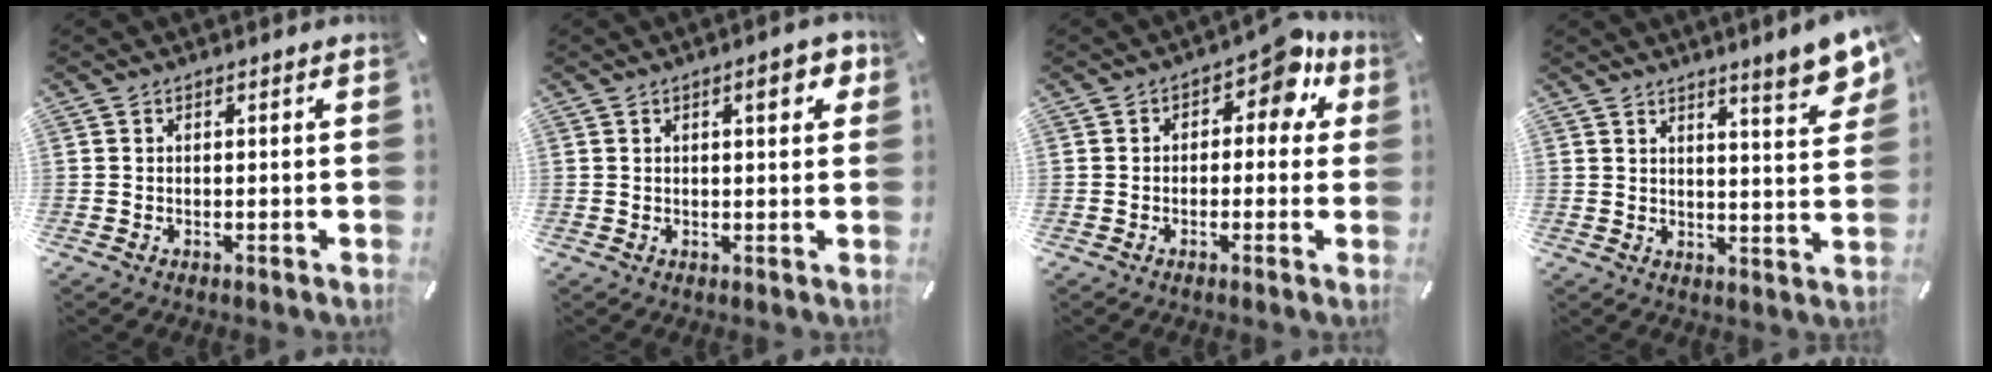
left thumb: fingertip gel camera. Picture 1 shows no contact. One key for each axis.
{"total": 5.6, "fx": 2.3, "fy": 1.9, "fz": 4.8, "tx": -0.057, "ty": -0.008, "tz": 0.030}
{"total": 8.2, "fx": 3.7, "fy": 4.5, "fz": 5.7, "tx": -0.066, "ty": -0.024, "tz": 0.055}
{"total": 8.2, "fx": 6.1, "fy": 0.6, "fz": 5.4, "tx": -0.076, "ty": -0.046, "tz": 0.099}